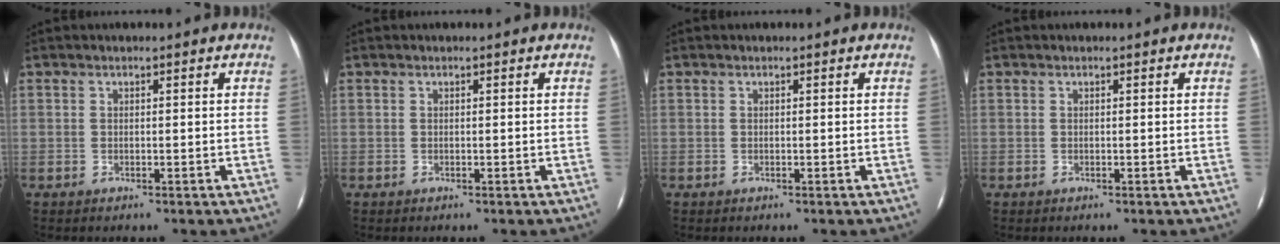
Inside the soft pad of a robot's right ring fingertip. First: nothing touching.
{"total": 0.0}
{"total": 0.0}
{"total": 0.0}